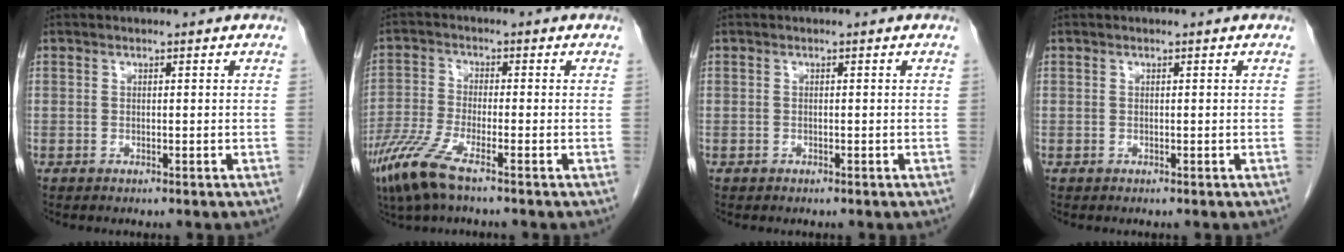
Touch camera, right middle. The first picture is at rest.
{"total": 7.4, "force": [-4.9, 0.8, 5.5], "torque": [-0.134, -0.021, -0.100]}
{"total": 0.0}
{"total": 0.0}